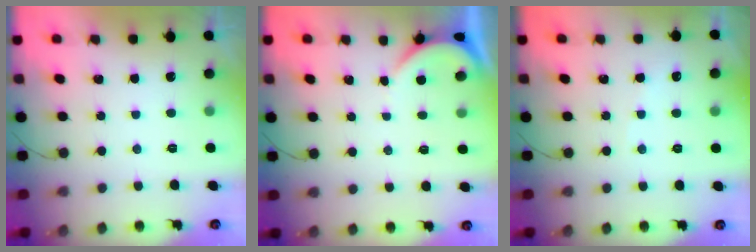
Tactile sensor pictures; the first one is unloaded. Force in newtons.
{"total": 2.1, "press": 2.1, "slide": 0.3}
{"total": 1.8, "press": 1.7, "slide": 0.3}